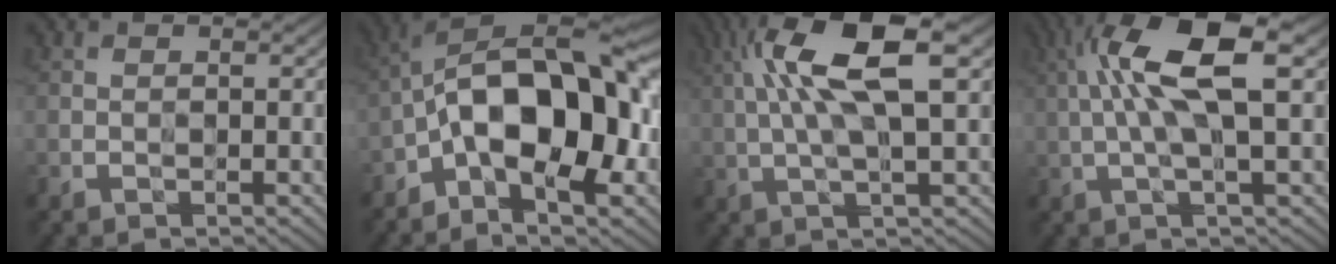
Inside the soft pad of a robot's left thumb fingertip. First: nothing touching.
{"total": 15.3, "force": [-3.0, 7.1, 13.2], "torque": [-0.220, 0.010, -0.053]}
{"total": 9.8, "force": [3.4, 2.4, 8.9], "torque": [-0.178, 0.012, 0.063]}
{"total": 9.3, "force": [2.3, 2.1, 8.8], "torque": [-0.167, 0.017, 0.041]}